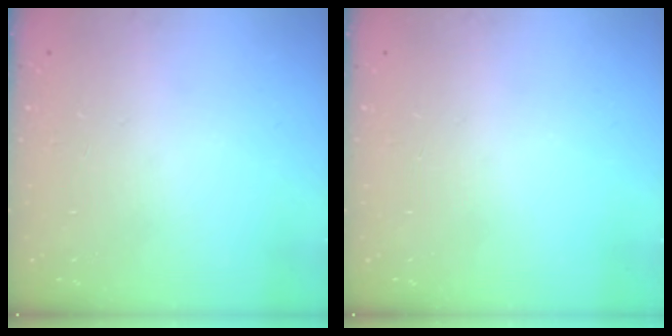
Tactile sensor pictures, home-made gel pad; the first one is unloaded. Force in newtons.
{"total": 0.0}